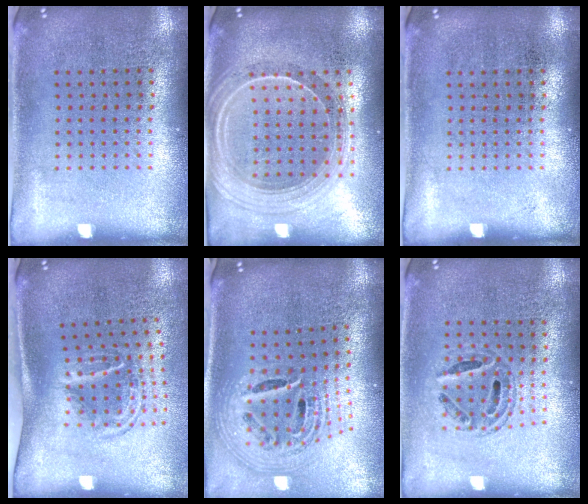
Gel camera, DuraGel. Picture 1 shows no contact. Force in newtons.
{"total": 2.4, "press": 2.0, "slide": 1.2}
{"total": 0.0}
{"total": 1.7, "press": 1.1, "slide": 1.3}
{"total": 2.7, "press": 1.9, "slide": 1.9}
{"total": 0.6, "press": 0.6, "slide": 0.2}